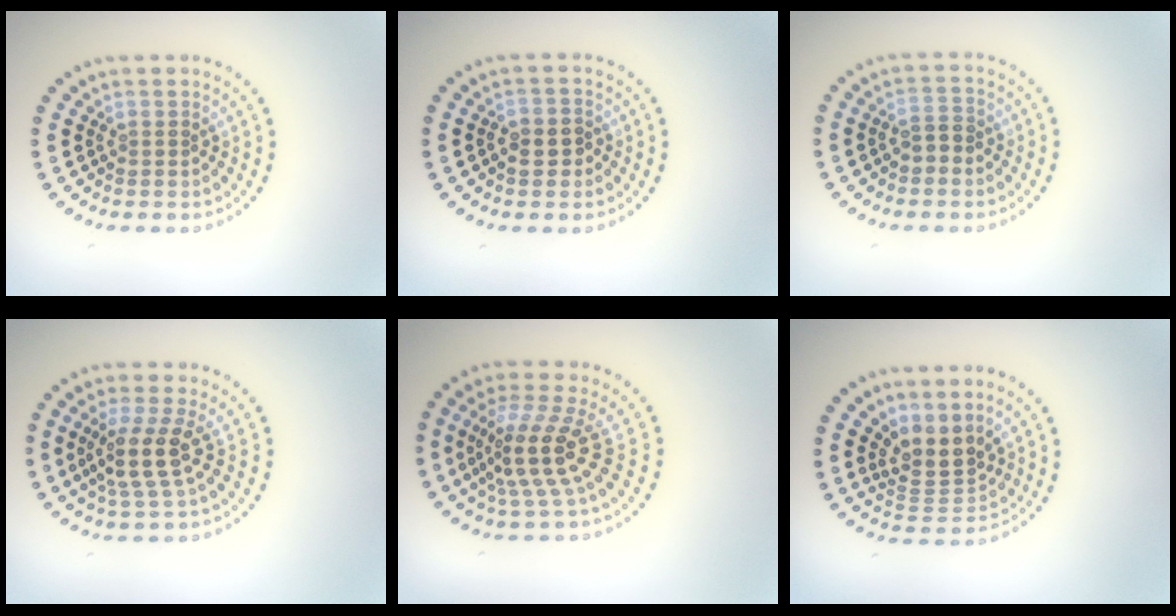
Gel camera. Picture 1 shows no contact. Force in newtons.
{"total": 1.7, "press": 1.6, "slide": 0.5}
{"total": 1.9, "press": 1.8, "slide": 0.6}
{"total": 3.8, "press": 3.0, "slide": 2.3}
{"total": 4.7, "press": 3.7, "slide": 2.8}
{"total": 3.4, "press": 2.7, "slide": 2.0}